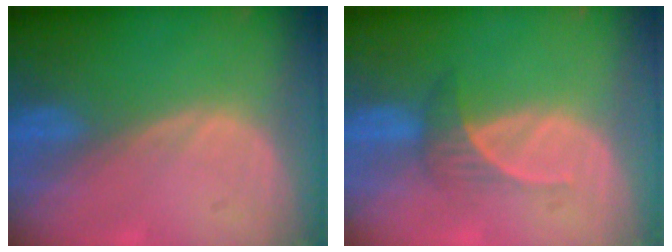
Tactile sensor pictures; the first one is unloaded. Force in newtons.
{"total": 2.8, "press": 2.7, "slide": 0.9}